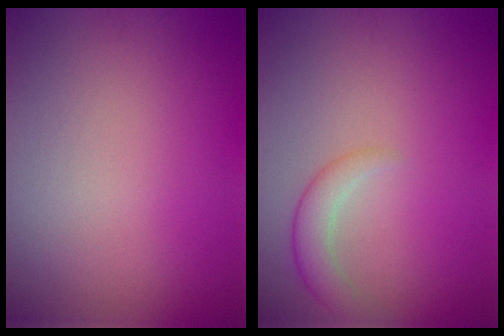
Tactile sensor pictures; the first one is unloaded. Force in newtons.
{"total": 2.3, "press": 2.3, "slide": 0.1}